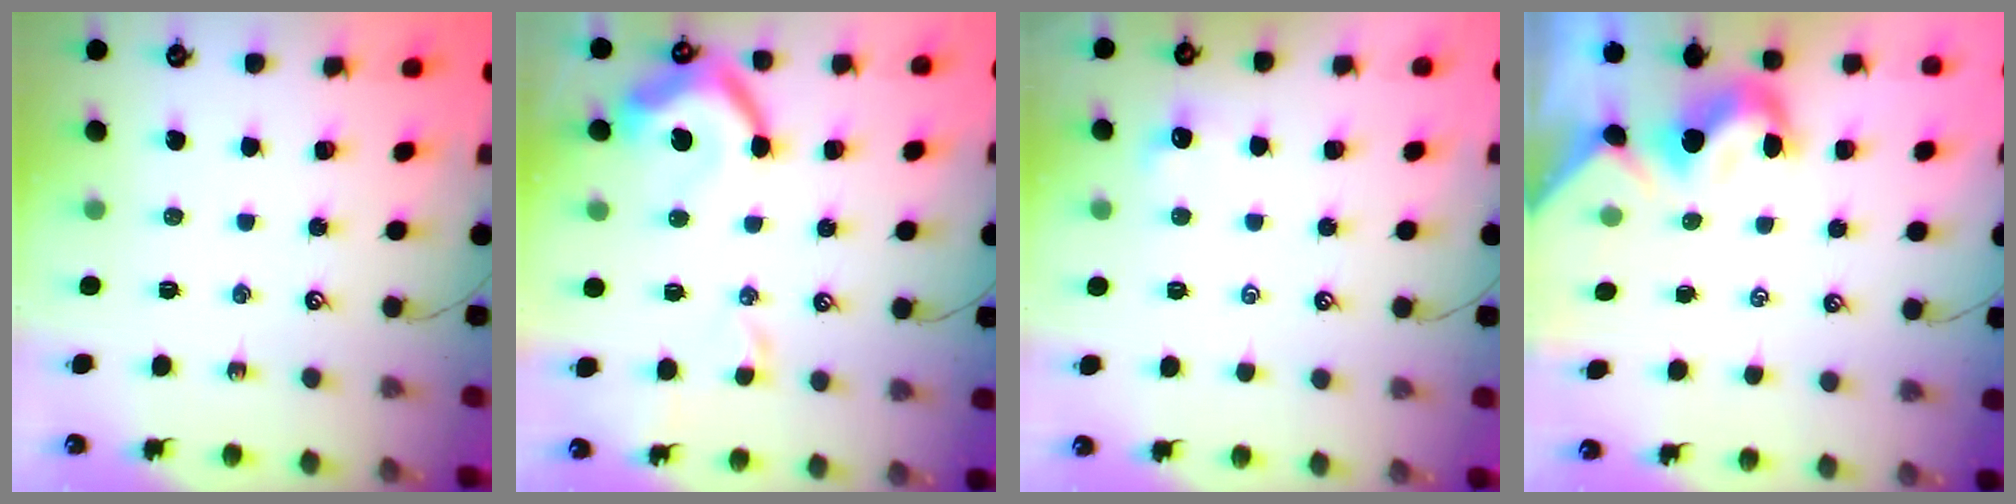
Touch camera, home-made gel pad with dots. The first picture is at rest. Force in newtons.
{"total": 9.6, "press": 9.4, "slide": 1.8}
{"total": 0.0}
{"total": 1.9, "press": 1.8, "slide": 0.6}